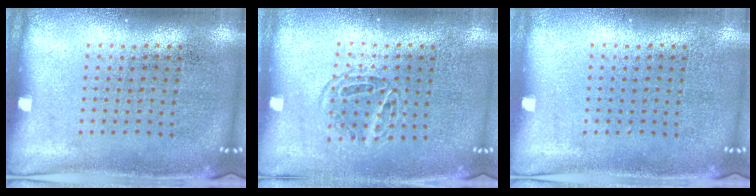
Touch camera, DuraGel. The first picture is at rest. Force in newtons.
{"total": 1.2, "press": 1.0, "slide": 0.6}
{"total": 0.0}